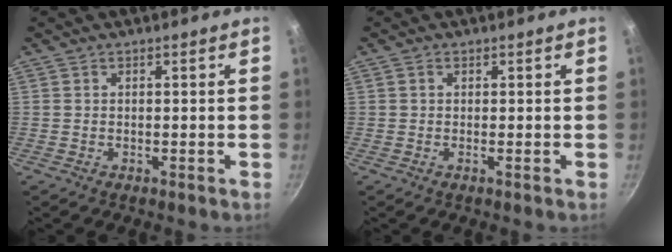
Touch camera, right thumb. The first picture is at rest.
{"total": 0.7, "force": [0.1, 0.3, 0.6], "torque": [-0.015, 0.003, -0.002]}